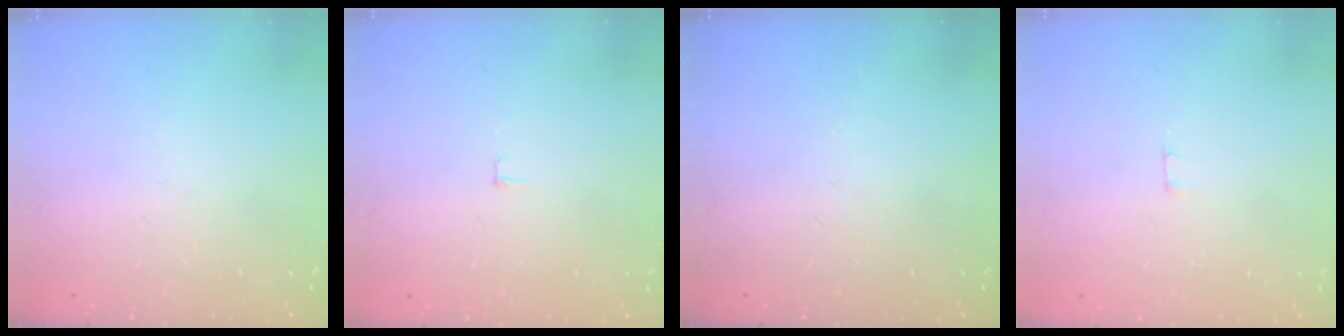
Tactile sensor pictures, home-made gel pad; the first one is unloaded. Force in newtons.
{"total": 2.4, "press": 2.4, "slide": 0.2}
{"total": 0.0}
{"total": 1.8, "press": 1.8, "slide": 0.1}